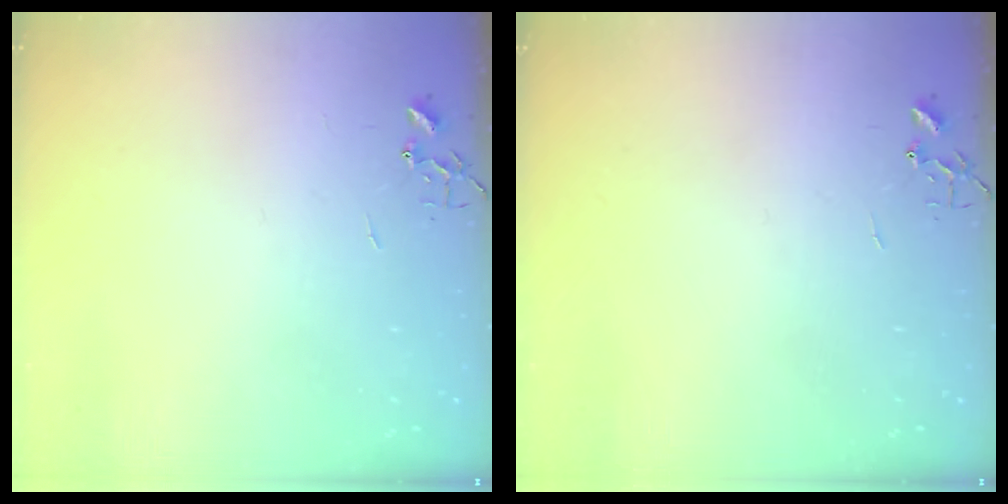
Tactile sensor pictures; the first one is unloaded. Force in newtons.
{"total": 0.0}